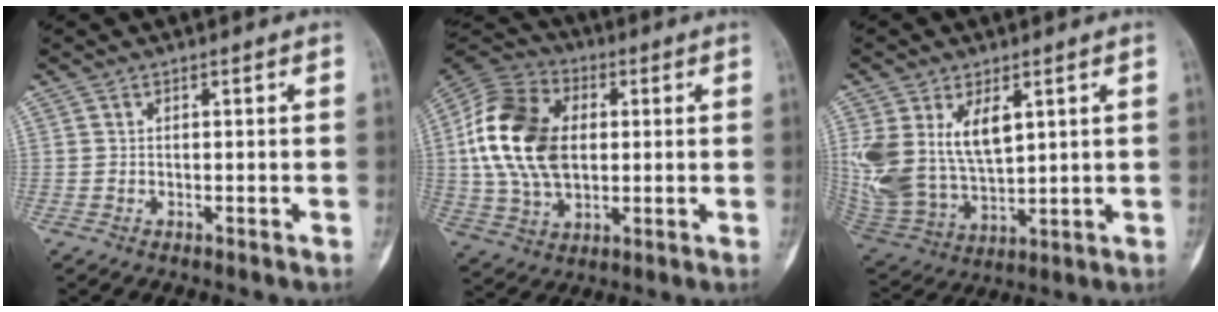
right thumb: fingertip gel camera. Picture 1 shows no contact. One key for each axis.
{"total": 19.8, "fx": 1.9, "fy": 13.3, "fz": 14.6, "tx": -0.272, "ty": 0.006, "tz": 0.034}
{"total": 15.7, "fx": 5.0, "fy": 9.2, "fz": 11.7, "tx": -0.232, "ty": -0.020, "tz": 0.118}